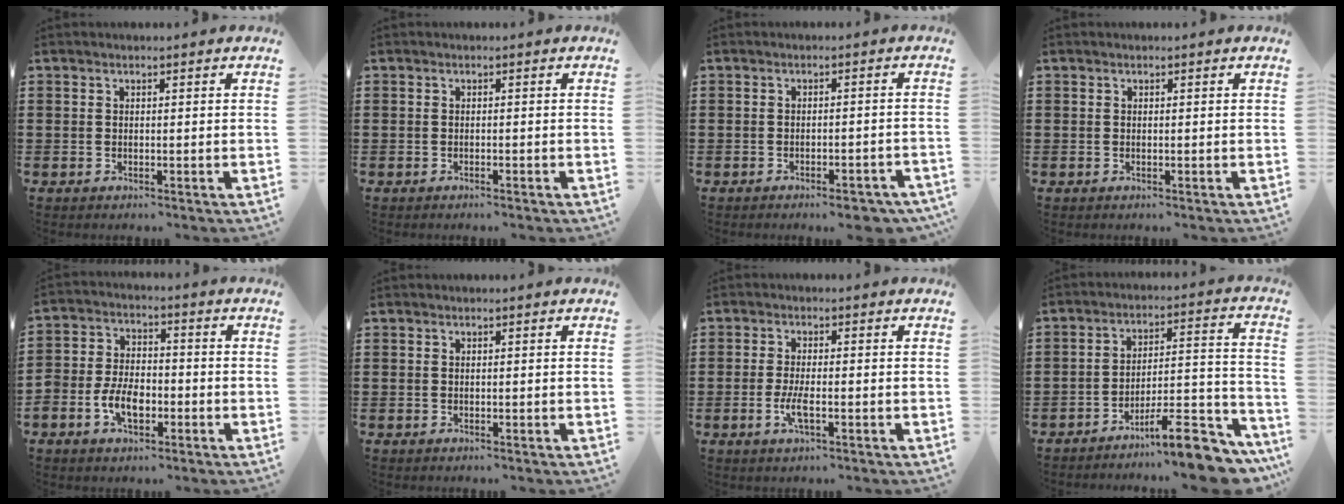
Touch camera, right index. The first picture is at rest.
{"total": 0.5, "force": [-0.5, 0.0, 0.1], "torque": [-0.003, -0.002, -0.010]}
{"total": 2.9, "force": [-2.6, 0.4, 1.3], "torque": [-0.019, 0.003, -0.049]}
{"total": 0.0}
{"total": 5.9, "force": [-2.5, 3.7, 3.8], "torque": [-0.088, 0.005, -0.049]}
{"total": 0.0}
{"total": 3.4, "force": [-1.1, 0.8, 3.1], "torque": [-0.067, -0.005, -0.023]}
{"total": 11.2, "force": [-9.2, 1.5, 6.2], "torque": [-0.080, 0.032, -0.170]}